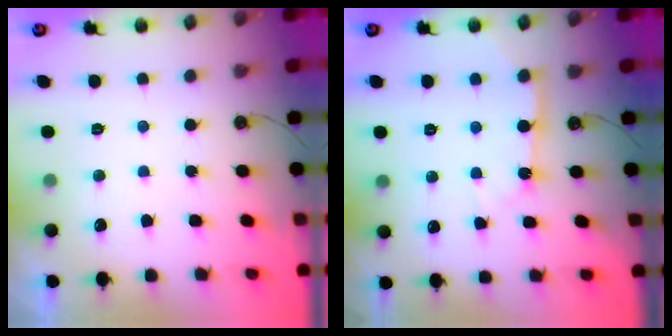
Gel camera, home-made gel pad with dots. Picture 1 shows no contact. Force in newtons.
{"total": 6.1, "press": 6.1, "slide": 0.6}